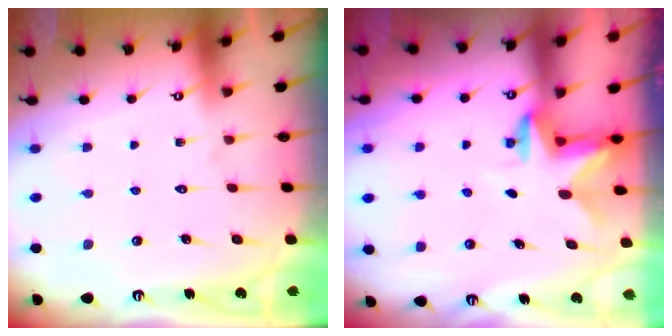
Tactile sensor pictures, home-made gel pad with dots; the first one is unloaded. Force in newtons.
{"total": 2.7, "press": 2.7, "slide": 0.5}